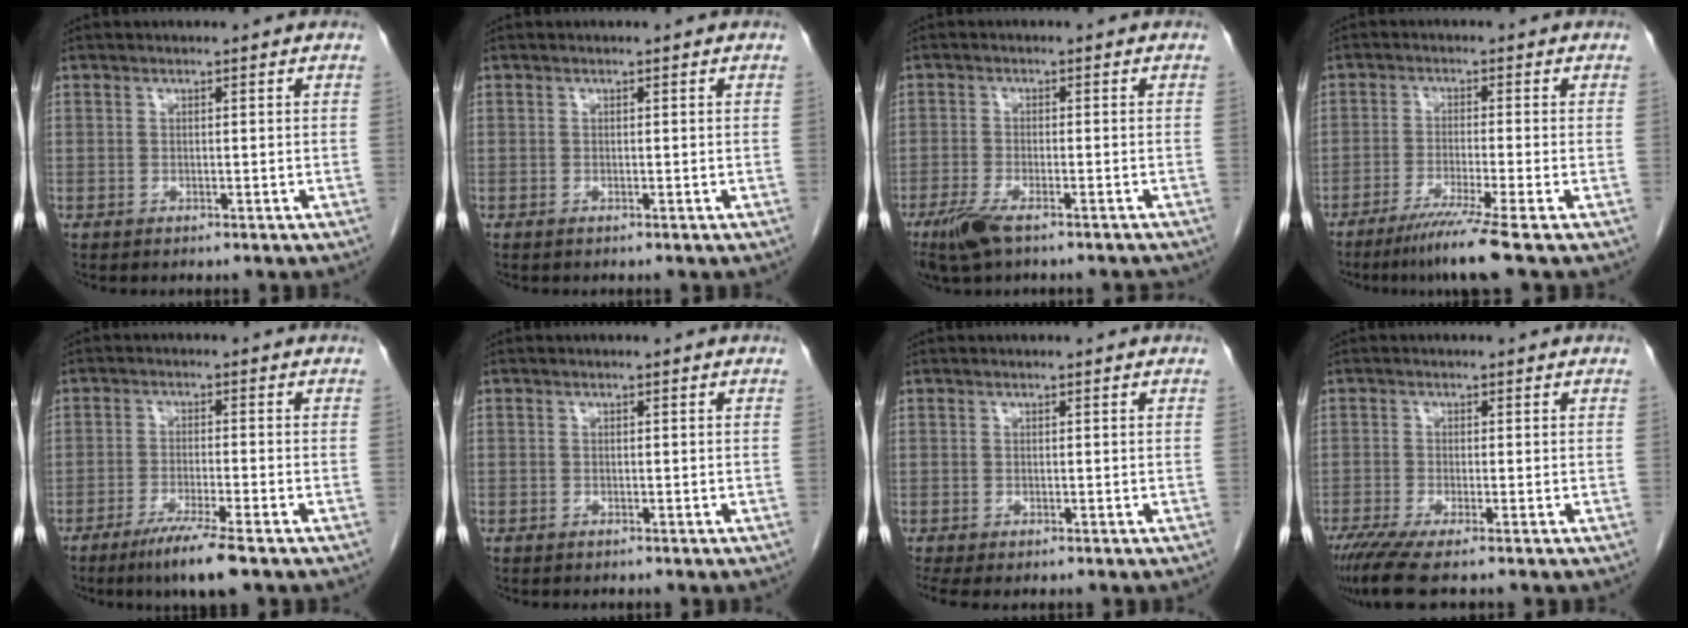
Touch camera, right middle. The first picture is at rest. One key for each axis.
{"total": 0.0}
{"total": 7.4, "fx": -5.7, "fy": 1.7, "fz": 4.4, "tx": -0.078, "ty": -0.015, "tz": -0.096}
{"total": 6.6, "fx": -4.7, "fy": -1.9, "fz": 4.2, "tx": -0.070, "ty": -0.023, "tz": -0.087}
{"total": 6.7, "fx": -4.6, "fy": -0.2, "fz": 5.0, "tx": -0.088, "ty": -0.018, "tz": -0.081}
{"total": 0.0}
{"total": 2.0, "fx": -1.3, "fy": 0.8, "fz": 1.2, "tx": -0.017, "ty": -0.007, "tz": -0.022}
{"total": 5.4, "fx": -3.8, "fy": 0.2, "fz": 3.8, "tx": -0.065, "ty": -0.015, "tz": -0.070}